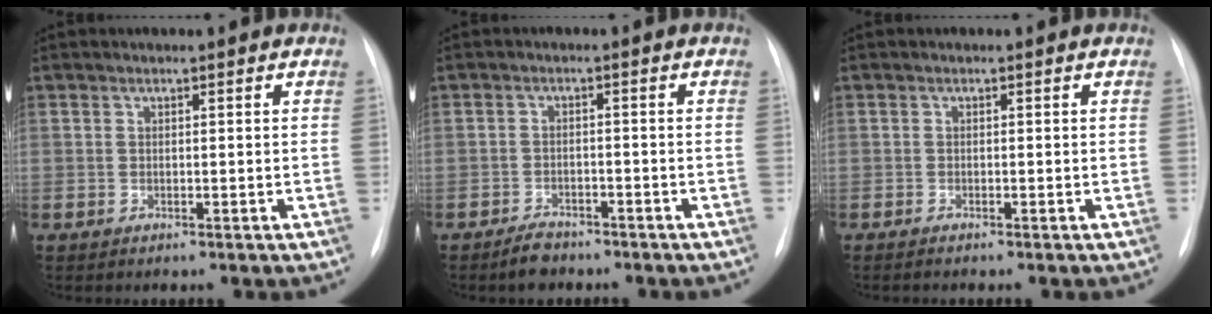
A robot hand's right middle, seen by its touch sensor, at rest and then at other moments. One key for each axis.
{"total": 3.0, "fx": -2.5, "fy": 1.3, "fz": 1.0, "tx": -0.022, "ty": 0.001, "tz": -0.038}
{"total": 0.6, "fx": -0.5, "fy": -0.1, "fz": 0.4, "tx": -0.007, "ty": 0.000, "tz": -0.006}